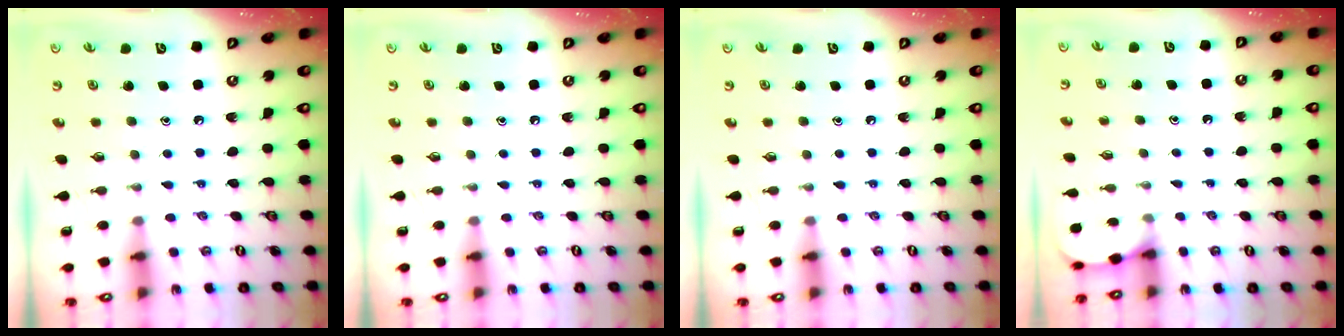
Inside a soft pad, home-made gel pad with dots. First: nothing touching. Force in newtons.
{"total": 0.0}
{"total": 0.0}
{"total": 2.4, "press": 2.4, "slide": 0.2}